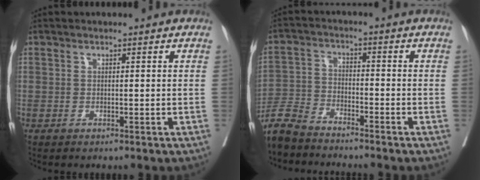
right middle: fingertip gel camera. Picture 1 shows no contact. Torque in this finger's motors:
{"motor_torque": [0.04, -0.06, 0.26, 0.09]}